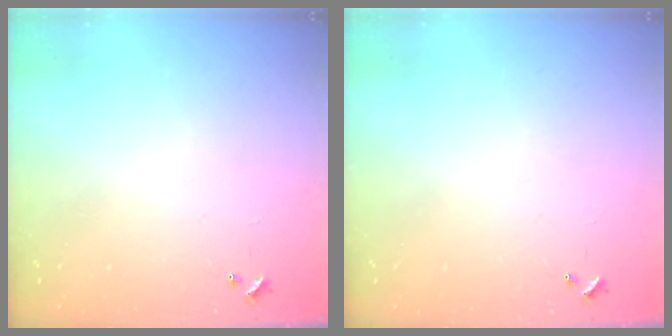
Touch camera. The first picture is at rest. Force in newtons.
{"total": 0.0}